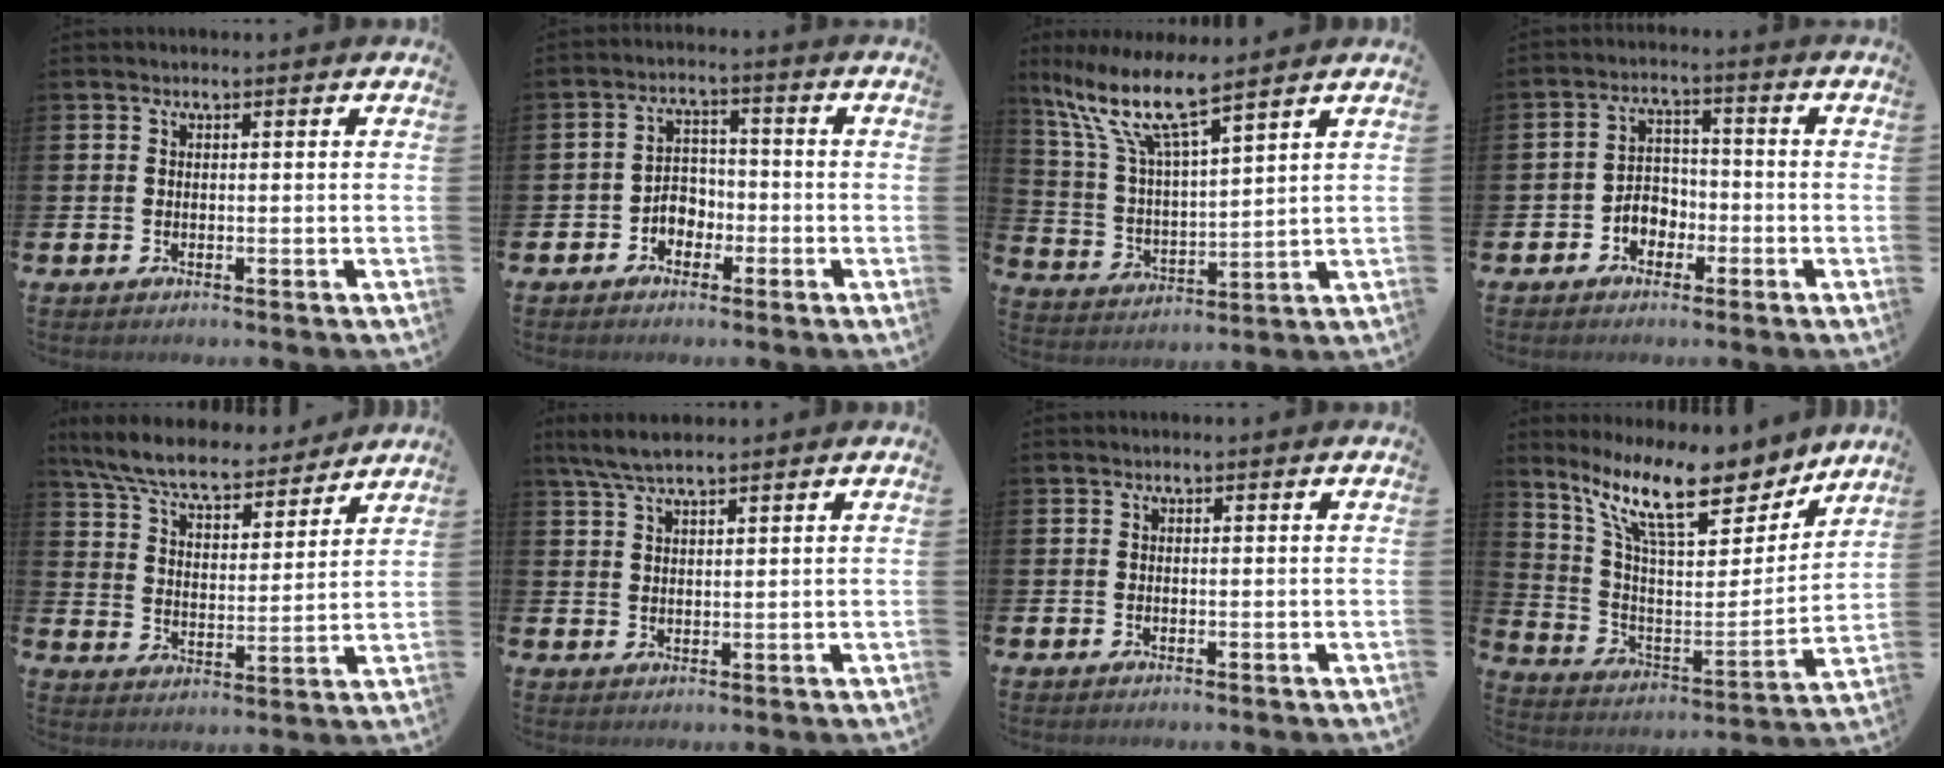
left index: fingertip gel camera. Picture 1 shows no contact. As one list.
[{"total": 3.3, "force": [-1.7, 2.5, 1.1], "torque": [-0.029, 0.006, -0.040]}, {"total": 10.3, "force": [8.2, 1.8, 6.0], "torque": [-0.149, -0.036, 0.139]}, {"total": 3.5, "force": [-1.9, 2.7, 1.1], "torque": [-0.030, 0.004, -0.044]}, {"total": 8.3, "force": [7.6, 1.3, 2.9], "torque": [-0.093, -0.050, 0.133]}, {"total": 4.8, "force": [4.0, 0.8, 2.5], "torque": [-0.062, -0.004, 0.074]}, {"total": 0.0}, {"total": 13.8, "force": [10.7, 4.2, 7.7], "torque": [-0.168, -0.065, 0.182]}]